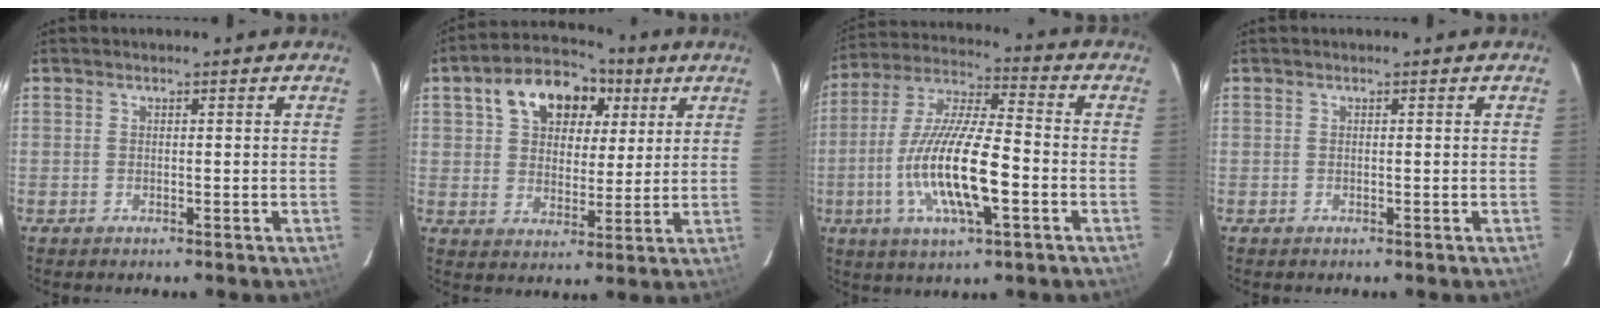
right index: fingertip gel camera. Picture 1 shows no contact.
{"total": 13.9, "force": [5.9, 9.4, 8.4], "torque": [-0.161, 0.046, 0.098]}
{"total": 16.8, "force": [-4.6, 4.1, 15.7], "torque": [-0.313, -0.012, -0.087]}
{"total": 0.0}